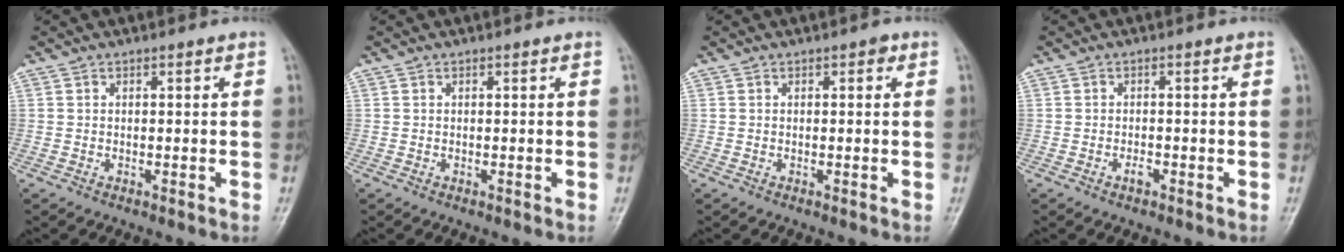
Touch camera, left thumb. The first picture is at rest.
{"total": 0.0}
{"total": 0.9, "force": [0.3, 0.5, 0.7], "torque": [-0.002, 0.002, 0.000]}
{"total": 1.4, "force": [-0.8, 0.7, 0.9], "torque": [-0.015, 0.005, -0.014]}